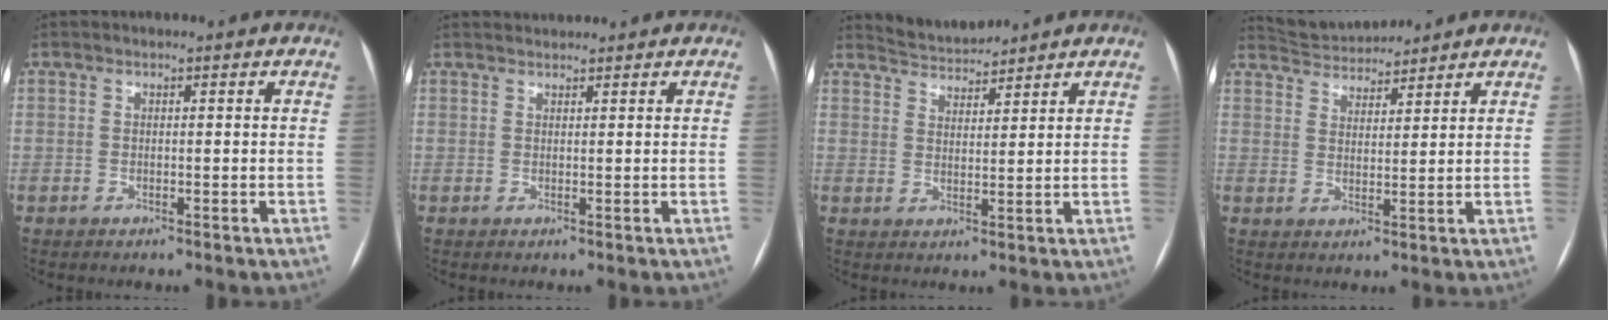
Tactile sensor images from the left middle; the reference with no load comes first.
{"total": 1.6, "force": [1.6, -0.1, -0.2], "torque": [-0.002, 0.018, 0.033]}
{"total": 4.1, "force": [4.1, 0.0, -0.5], "torque": [0.002, 0.011, 0.078]}
{"total": 6.3, "force": [6.3, 0.7, 0.5], "torque": [-0.016, 0.022, 0.109]}